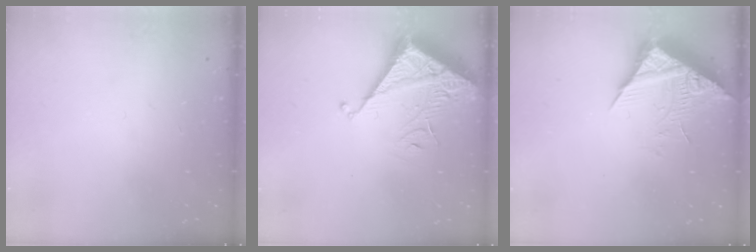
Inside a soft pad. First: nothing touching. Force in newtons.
{"total": 7.0, "press": 7.0, "slide": 0.6}
{"total": 8.8, "press": 8.7, "slide": 0.9}